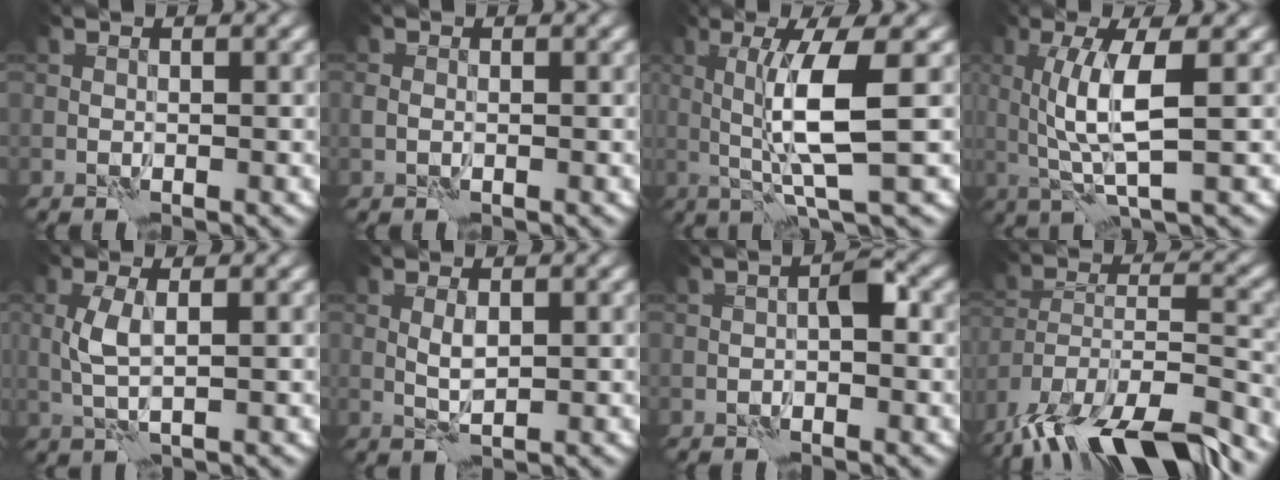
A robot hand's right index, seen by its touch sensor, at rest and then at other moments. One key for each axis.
{"total": 0.7, "fx": -0.1, "fy": 0.5, "fz": 0.5, "tx": -0.012, "ty": 0.001, "tz": -0.004}
{"total": 6.2, "fx": 1.0, "fy": 0.6, "fz": 6.1, "tx": -0.115, "ty": -0.002, "tz": 0.021}
{"total": 5.1, "fx": 1.1, "fy": 0.9, "fz": 4.9, "tx": -0.104, "ty": -0.002, "tz": 0.023}
{"total": 2.4, "fx": 0.7, "fy": 0.4, "fz": 2.3, "tx": -0.055, "ty": 0.002, "tz": 0.013}
{"total": 1.5, "fx": 0.7, "fy": 0.3, "fz": 1.3, "tx": -0.030, "ty": -0.001, "tz": 0.016}
{"total": 1.6, "fx": -0.4, "fy": 0.5, "fz": 1.5, "tx": -0.021, "ty": 0.008, "tz": -0.010}
{"total": 17.1, "fx": -14.3, "fy": 4.8, "fz": 7.9, "tx": -0.149, "ty": -0.026, "tz": -0.208}